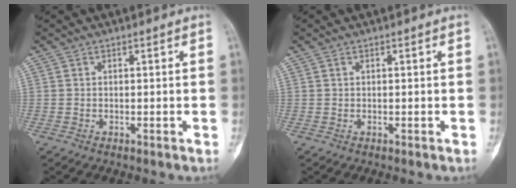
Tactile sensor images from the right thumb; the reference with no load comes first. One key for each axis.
{"total": 0.0}